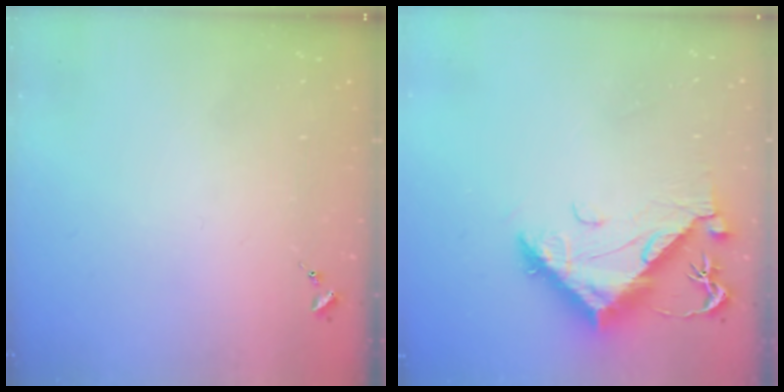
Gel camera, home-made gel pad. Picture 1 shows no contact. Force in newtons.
{"total": 12.3, "press": 12.2, "slide": 1.5}